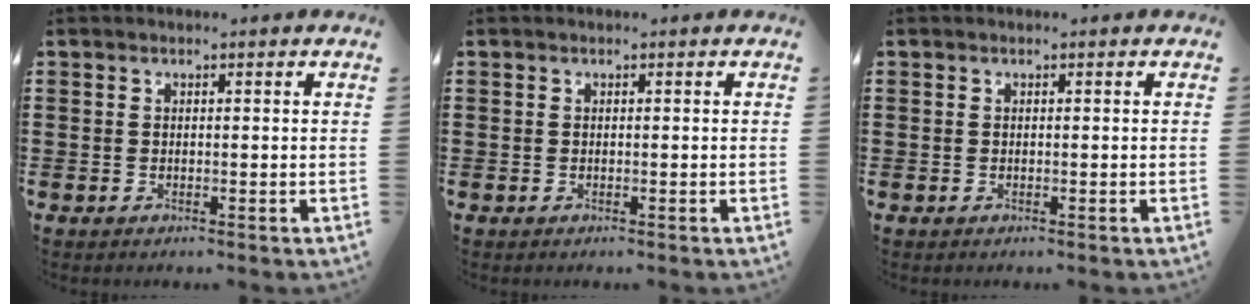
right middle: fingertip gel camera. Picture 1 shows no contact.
{"total": 0.0}
{"total": 0.0}